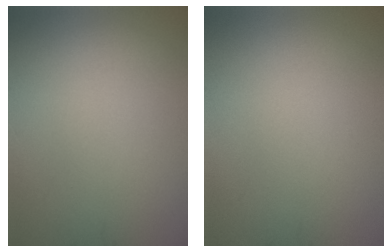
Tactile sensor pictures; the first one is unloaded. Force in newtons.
{"total": 0.0}